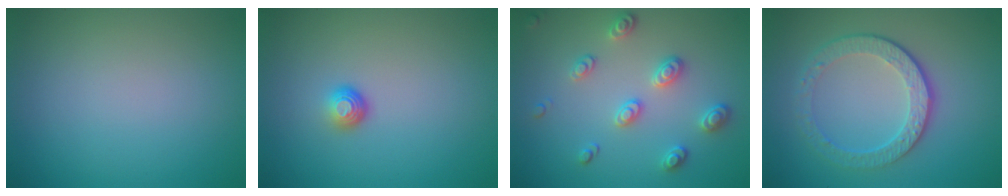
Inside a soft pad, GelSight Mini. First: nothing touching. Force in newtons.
{"total": 1.6, "press": 1.0, "slide": 1.3}
{"total": 2.8, "press": 2.6, "slide": 1.1}
{"total": 4.7, "press": 3.4, "slide": 3.3}